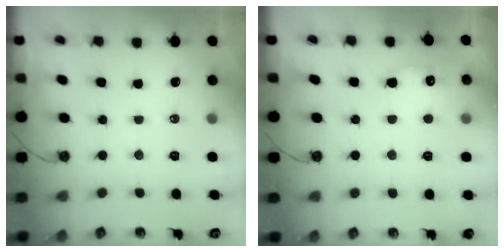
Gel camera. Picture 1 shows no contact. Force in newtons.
{"total": 7.1, "press": 7.1, "slide": 0.5}